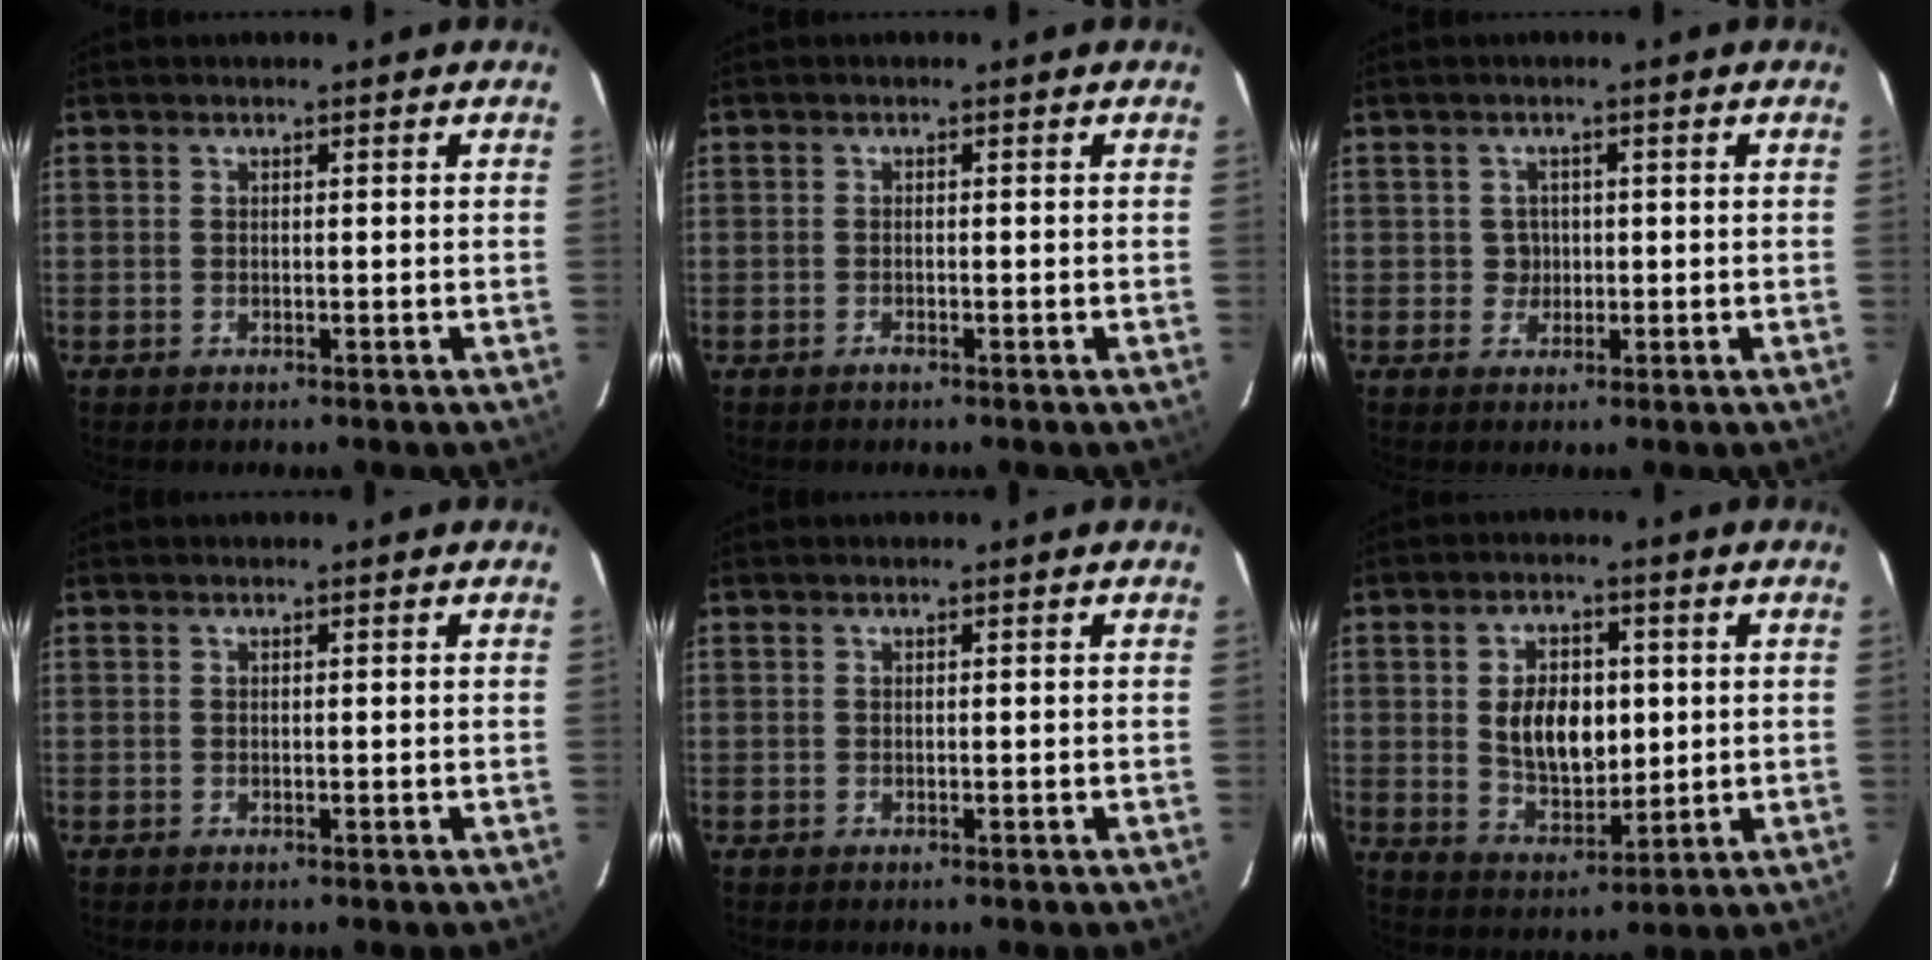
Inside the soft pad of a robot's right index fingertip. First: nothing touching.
{"total": 0.8, "force": [-0.5, 0.3, 0.5], "torque": [-0.011, 0.001, -0.010]}
{"total": 2.5, "force": [0.0, 2.5, 0.1], "torque": [0.004, 0.008, 0.004]}
{"total": 0.0}
{"total": 0.0}
{"total": 10.2, "force": [1.1, 6.2, 8.1], "torque": [-0.148, 0.003, 0.031]}